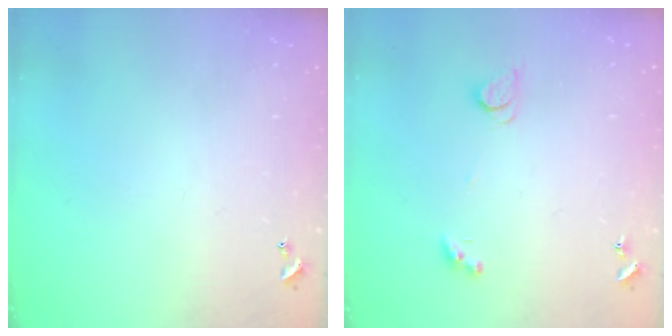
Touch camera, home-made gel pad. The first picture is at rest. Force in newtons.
{"total": 2.2, "press": 2.1, "slide": 0.4}